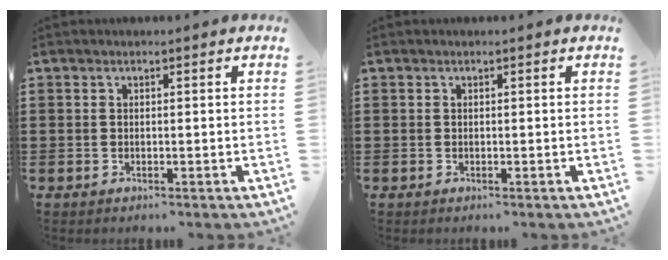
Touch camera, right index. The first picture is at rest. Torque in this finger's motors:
{"motor_torque": [0.37, 0.30, 0.00, 0.00]}